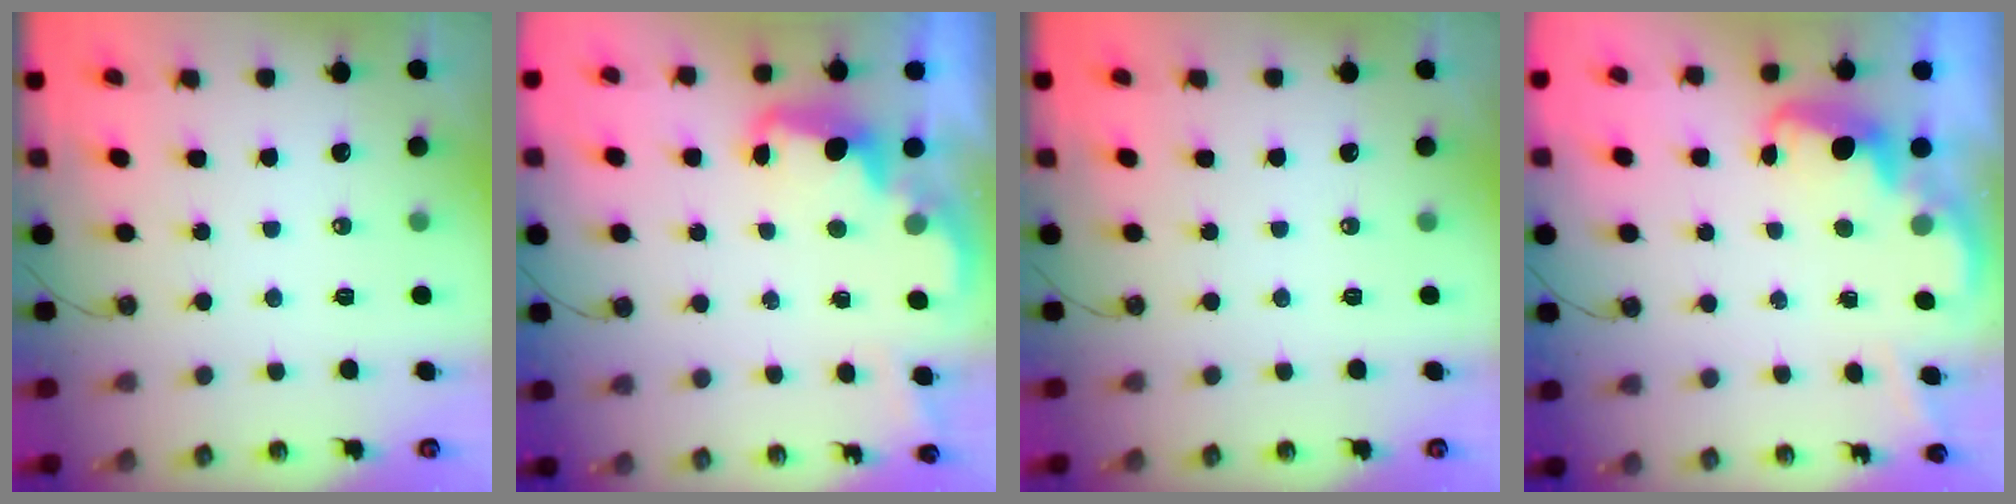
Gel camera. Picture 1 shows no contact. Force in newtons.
{"total": 2.6, "press": 2.5, "slide": 0.6}
{"total": 0.0}
{"total": 3.6, "press": 3.5, "slide": 0.7}